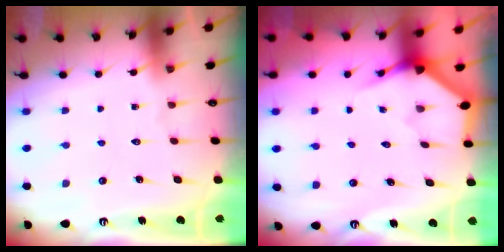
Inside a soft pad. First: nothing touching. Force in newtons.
{"total": 3.4, "press": 3.4, "slide": 0.2}